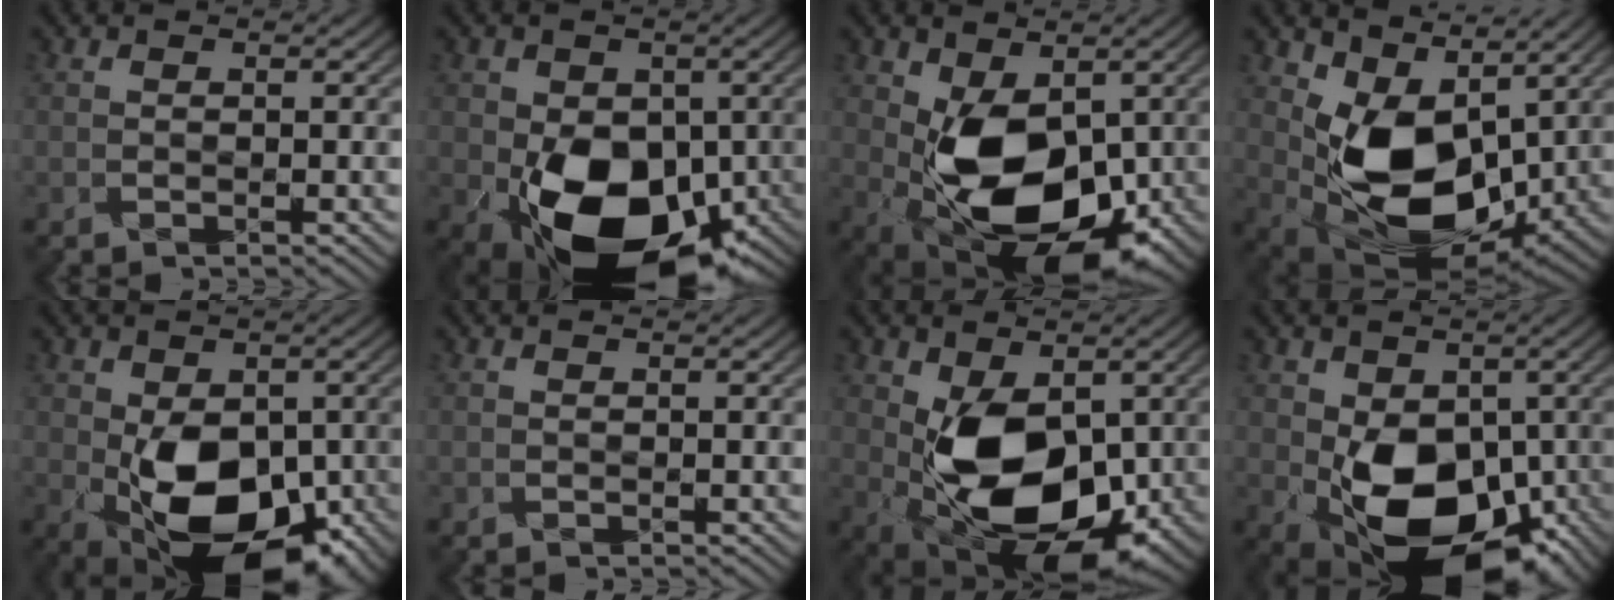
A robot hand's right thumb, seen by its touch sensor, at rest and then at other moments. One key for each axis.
{"total": 11.8, "fx": -3.8, "fy": 7.9, "fz": 7.9, "tx": -0.122, "ty": -0.022, "tz": -0.057}
{"total": 11.7, "fx": -0.7, "fy": 7.1, "fz": 9.2, "tx": -0.160, "ty": -0.013, "tz": -0.006}
{"total": 12.3, "fx": 2.7, "fy": 8.0, "fz": 8.9, "tx": -0.170, "ty": -0.029, "tz": 0.069}
{"total": 12.5, "fx": -3.4, "fy": 7.6, "fz": 9.4, "tx": -0.146, "ty": -0.013, "tz": -0.047}
{"total": 0.0}
{"total": 11.7, "fx": -0.6, "fy": 7.2, "fz": 9.2, "tx": -0.162, "ty": -0.012, "tz": -0.003}
{"total": 11.8, "fx": -2.5, "fy": 7.9, "fz": 8.4, "tx": -0.139, "ty": -0.022, "tz": -0.033}